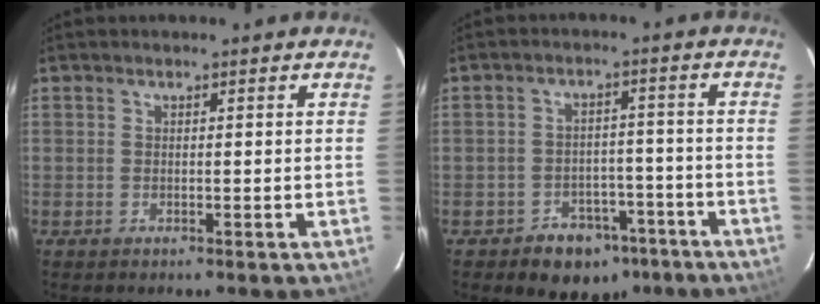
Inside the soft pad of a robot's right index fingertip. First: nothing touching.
{"total": 9.1, "force": [-5.9, 6.6, 2.2], "torque": [-0.043, 0.036, -0.059]}